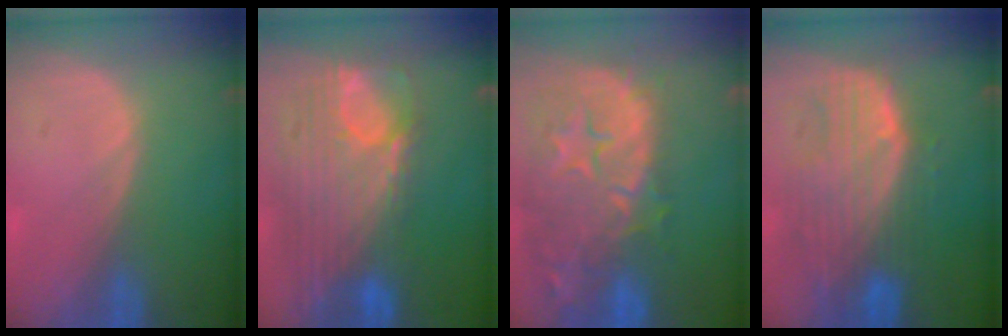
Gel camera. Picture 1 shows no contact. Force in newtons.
{"total": 12.3, "press": 10.3, "slide": 6.6}
{"total": 15.1, "press": 12.0, "slide": 9.1}
{"total": 10.2, "press": 8.9, "slide": 5.1}